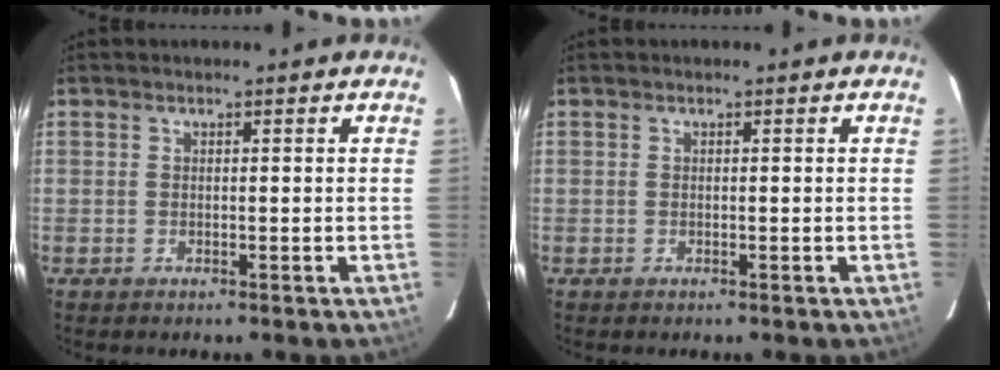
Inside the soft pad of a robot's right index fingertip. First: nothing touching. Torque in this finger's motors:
{"motor_torque": [-0.04, 0.04, 0.00, 0.00]}